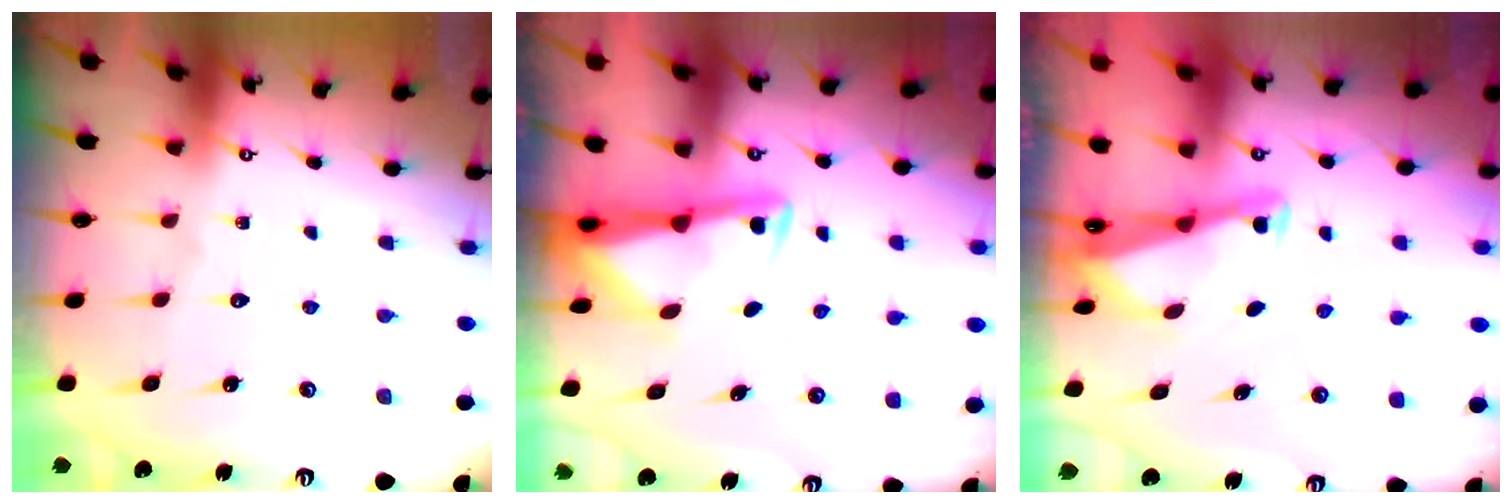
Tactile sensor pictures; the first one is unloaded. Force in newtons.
{"total": 3.0, "press": 3.0, "slide": 0.5}
{"total": 2.6, "press": 2.6, "slide": 0.2}